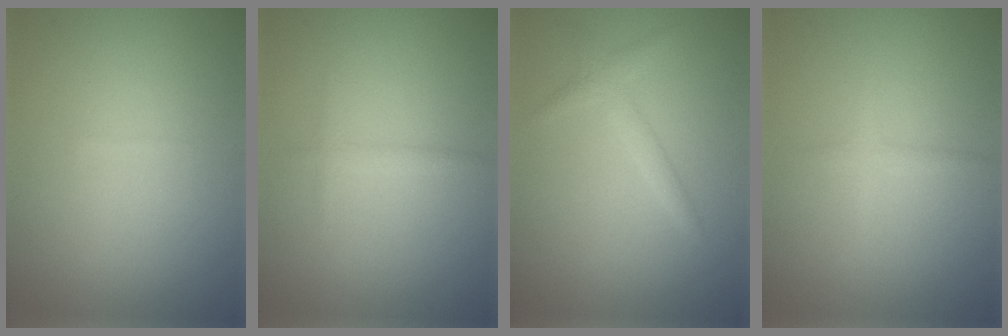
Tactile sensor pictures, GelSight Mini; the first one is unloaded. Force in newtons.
{"total": 0.9, "press": 0.9, "slide": 0.0}
{"total": 1.6, "press": 1.6, "slide": 0.0}
{"total": 1.1, "press": 1.1, "slide": 0.0}